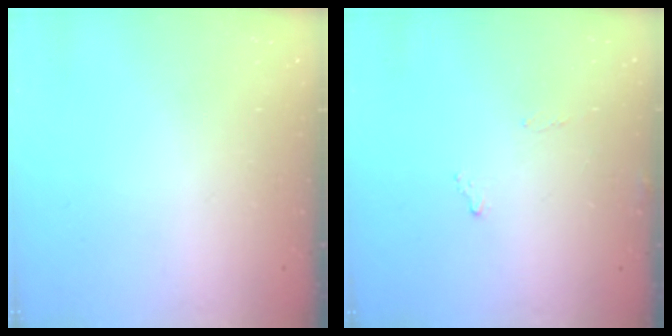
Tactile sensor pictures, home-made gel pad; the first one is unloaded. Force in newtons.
{"total": 7.4, "press": 7.4, "slide": 0.3}